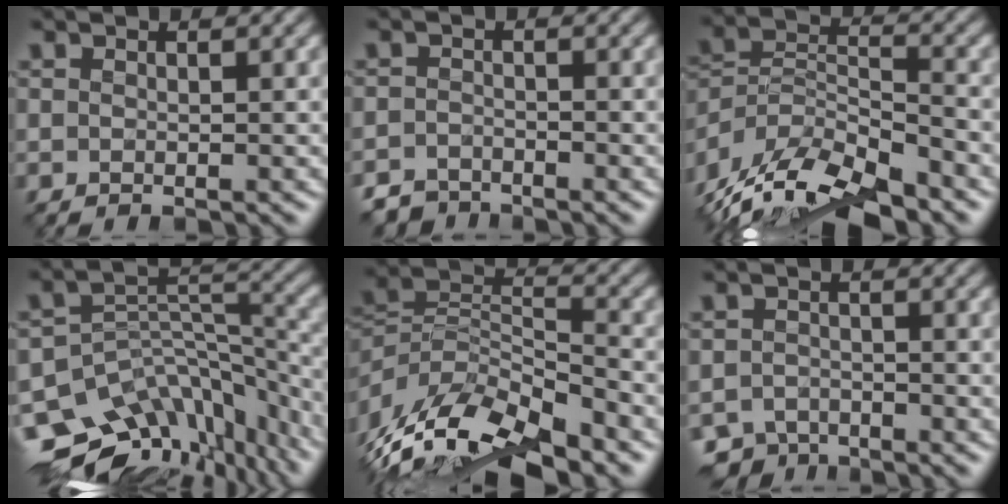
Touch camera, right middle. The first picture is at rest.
{"total": 2.2, "force": [-2.0, 0.7, -0.1], "torque": [0.004, 0.005, -0.045]}
{"total": 12.5, "force": [-9.7, 5.0, 6.2], "torque": [-0.115, 0.009, -0.157]}
{"total": 11.8, "force": [-7.6, 6.6, 6.3], "torque": [-0.113, 0.007, -0.096]}
{"total": 11.3, "force": [-6.9, 5.1, 7.3], "torque": [-0.148, 0.010, -0.120]}
{"total": 2.6, "force": [-2.3, 1.1, 0.0], "torque": [0.009, 0.003, -0.047]}